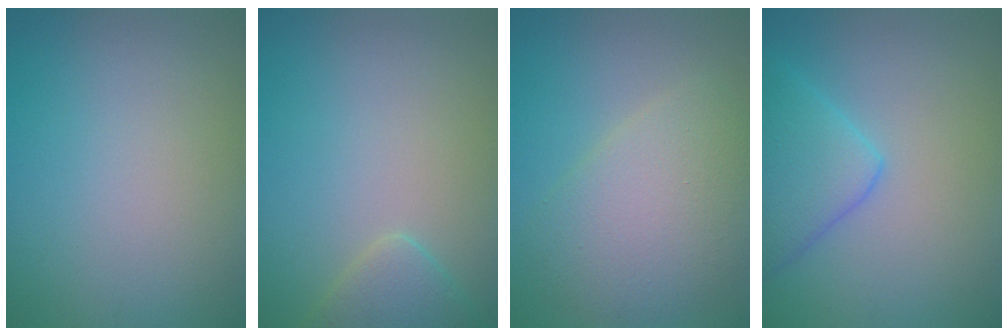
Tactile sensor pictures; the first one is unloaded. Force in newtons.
{"total": 2.6, "press": 2.6, "slide": 0.2}
{"total": 5.7, "press": 5.7, "slide": 0.3}
{"total": 4.9, "press": 4.8, "slide": 0.3}